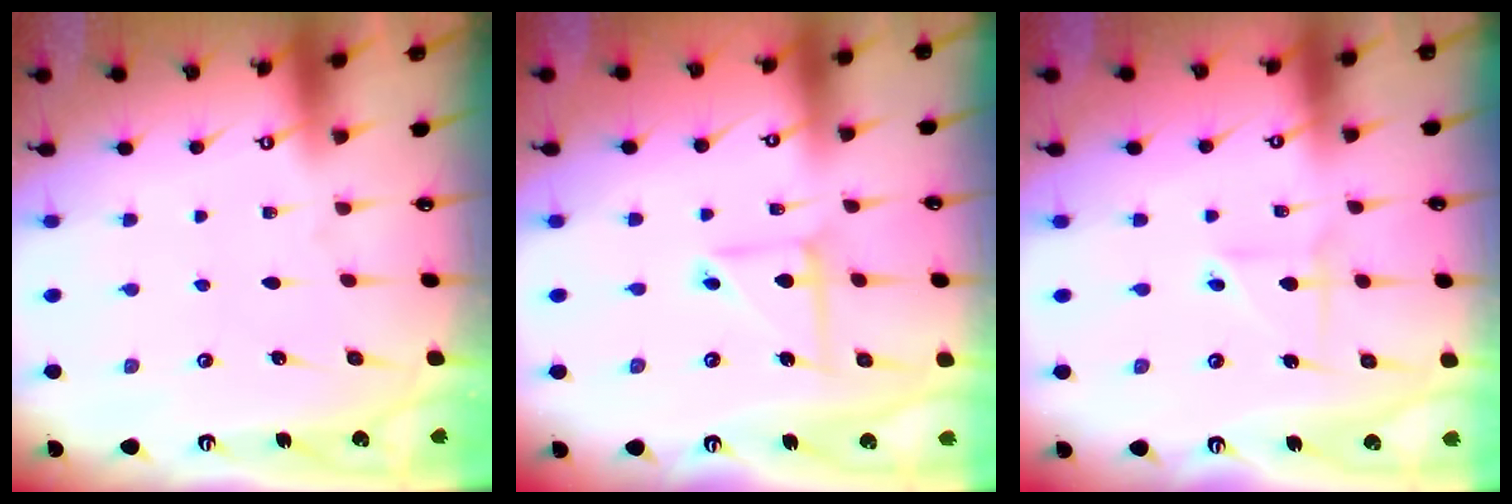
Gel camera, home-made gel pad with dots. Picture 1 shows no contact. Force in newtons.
{"total": 6.6, "press": 6.6, "slide": 0.5}
{"total": 2.1, "press": 2.1, "slide": 0.6}